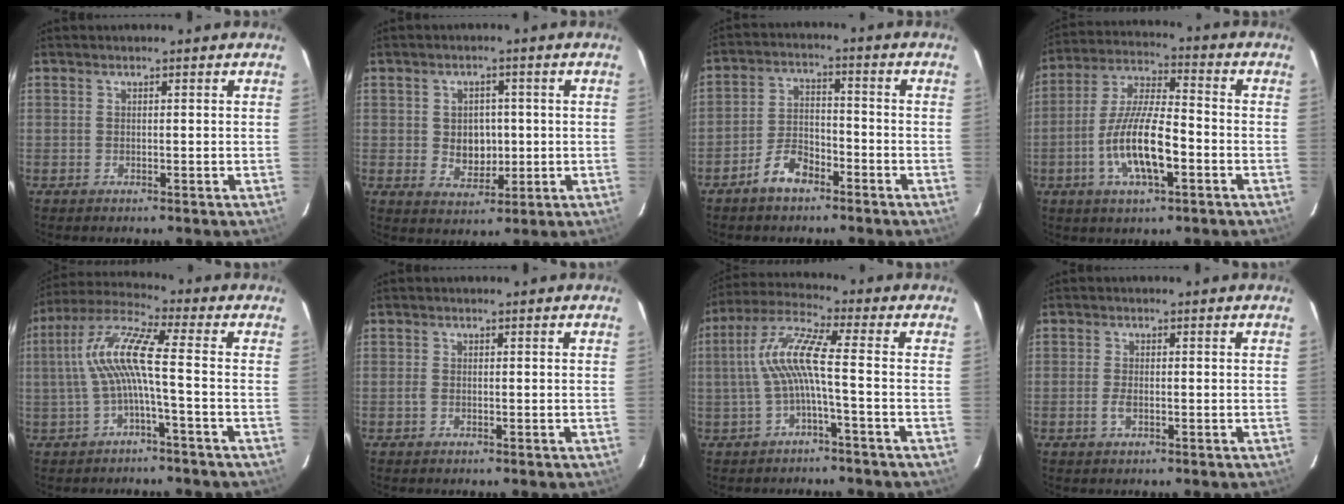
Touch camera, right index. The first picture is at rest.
{"total": 5.6, "force": [0.0, 4.6, 3.2], "torque": [-0.057, 0.005, 0.010]}
{"total": 6.5, "force": [-4.7, 3.0, 3.2], "torque": [-0.075, 0.013, -0.084]}
{"total": 13.3, "force": [-4.4, 3.7, 12.0], "torque": [-0.244, -0.003, -0.083]}
{"total": 9.8, "force": [-1.3, 0.3, 9.7], "torque": [-0.209, 0.017, -0.023]}
{"total": 0.6, "force": [-0.2, 0.3, 0.5], "torque": [-0.009, 0.002, -0.006]}
{"total": 8.7, "force": [-1.5, 0.1, 8.6], "torque": [-0.191, 0.015, -0.026]}
{"total": 1.8, "force": [-0.7, 0.7, 1.5], "torque": [-0.033, 0.000, -0.012]}